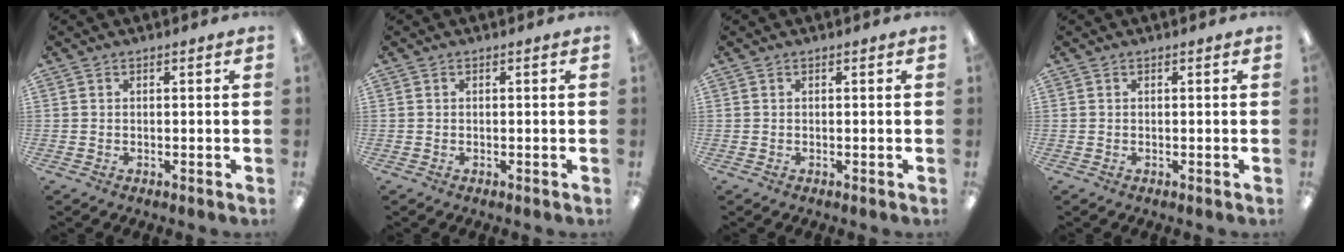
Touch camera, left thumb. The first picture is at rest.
{"total": 0.0}
{"total": 0.0}
{"total": 0.0}